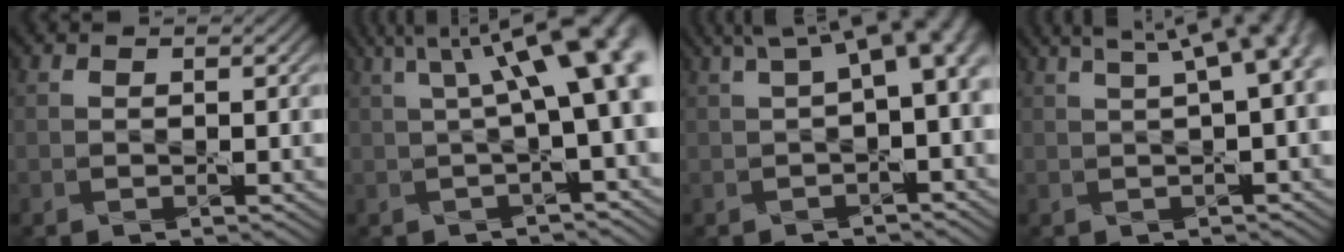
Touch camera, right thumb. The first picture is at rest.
{"total": 12.8, "force": [2.6, 3.8, 12.0], "torque": [-0.141, 0.032, 0.040]}
{"total": 7.9, "force": [1.8, 2.7, 7.2], "torque": [-0.104, 0.025, 0.034]}
{"total": 10.3, "force": [3.9, 3.7, 8.8], "torque": [-0.100, 0.046, 0.032]}